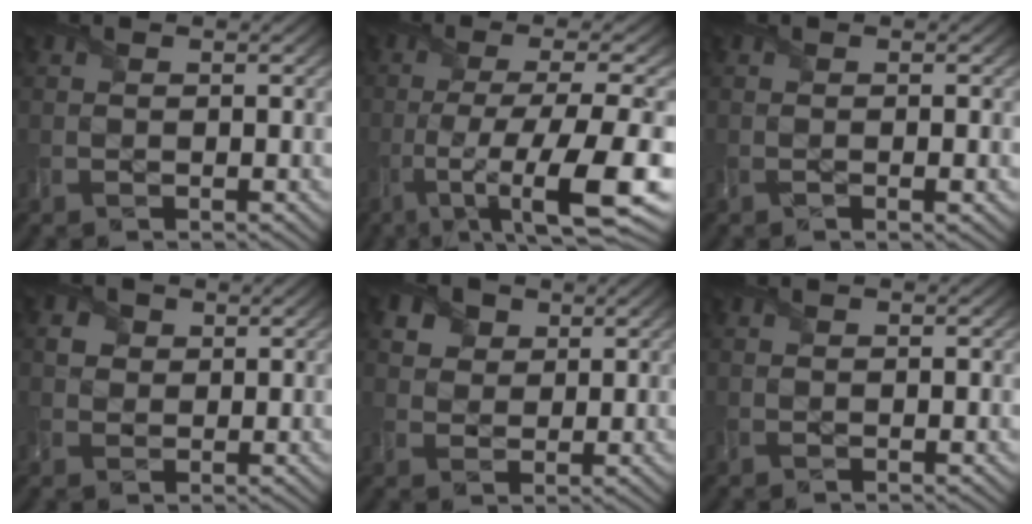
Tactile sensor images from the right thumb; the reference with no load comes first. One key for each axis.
{"total": 12.7, "fx": -4.1, "fy": 3.1, "fz": 11.6, "tx": -0.195, "ty": -0.011, "tz": -0.061}
{"total": 1.1, "fx": -0.3, "fy": 0.1, "fz": 1.0, "tx": -0.017, "ty": -0.003, "tz": -0.007}
{"total": 2.1, "fx": 0.8, "fy": 1.9, "fz": 0.6, "tx": -0.015, "ty": -0.001, "tz": 0.011}
{"total": 5.0, "fx": 2.9, "fy": 3.5, "fz": 2.2, "tx": -0.066, "ty": -0.002, "tz": 0.056}
{"total": 0.0}